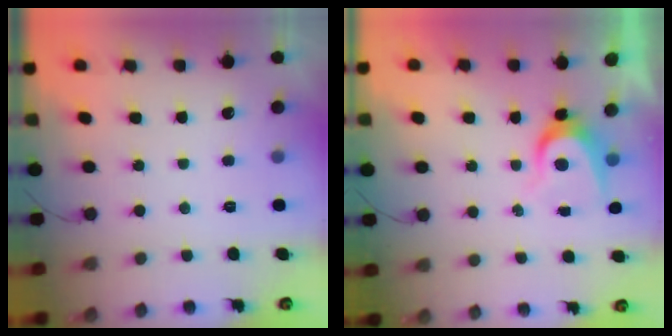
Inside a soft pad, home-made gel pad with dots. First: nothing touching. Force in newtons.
{"total": 6.2, "press": 6.1, "slide": 0.7}